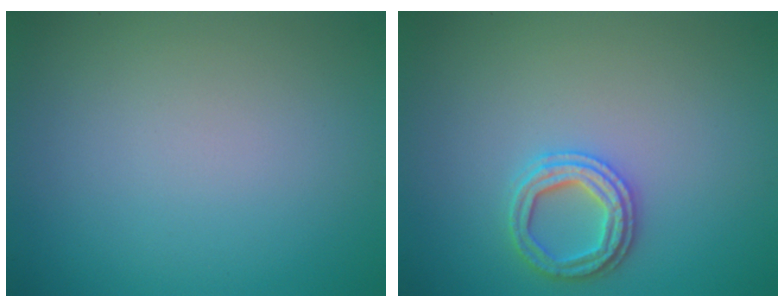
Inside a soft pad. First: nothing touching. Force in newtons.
{"total": 2.7, "press": 2.7, "slide": 0.5}